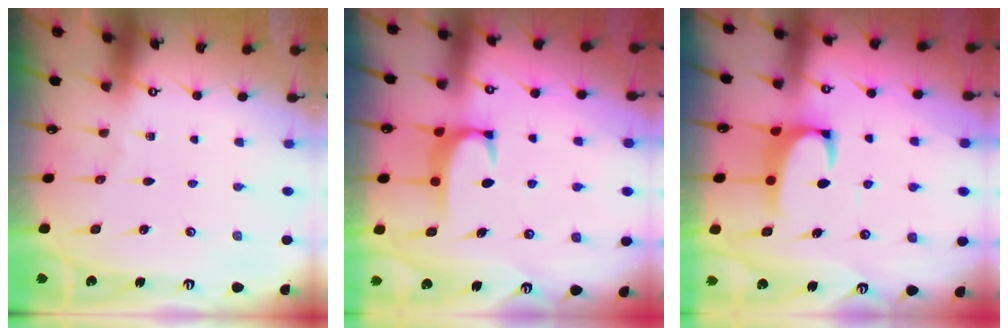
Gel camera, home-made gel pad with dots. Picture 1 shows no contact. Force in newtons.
{"total": 2.0, "press": 2.0, "slide": 0.5}
{"total": 2.1, "press": 1.9, "slide": 1.0}